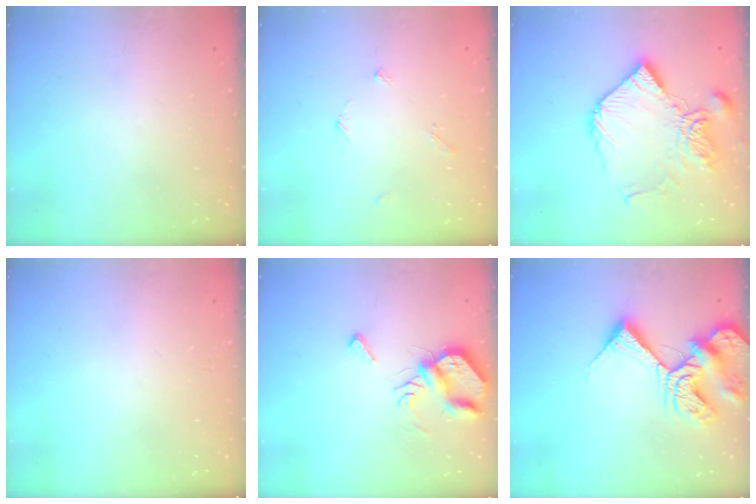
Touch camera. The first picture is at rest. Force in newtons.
{"total": 2.8, "press": 2.8, "slide": 0.4}
{"total": 17.8, "press": 17.7, "slide": 2.0}
{"total": 0.0}
{"total": 8.4, "press": 8.3, "slide": 1.0}
{"total": 13.4, "press": 13.4, "slide": 1.5}